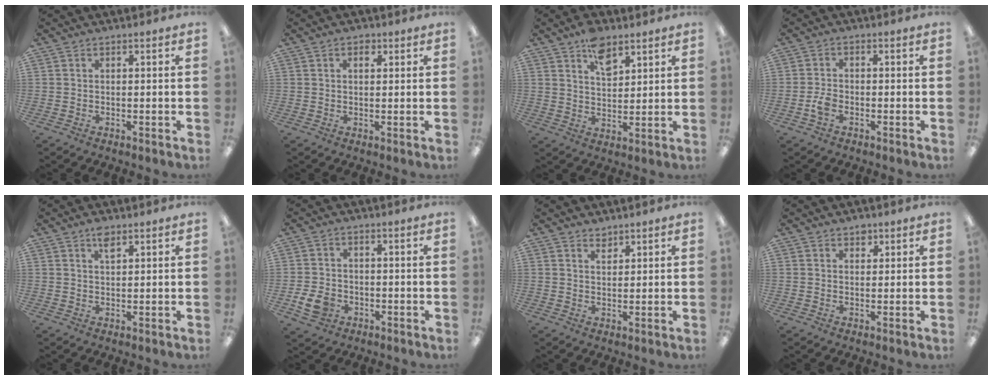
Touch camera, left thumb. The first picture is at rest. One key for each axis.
{"total": 2.2, "fx": 1.0, "fy": 1.4, "fz": 1.3, "tx": -0.004, "ty": -0.006, "tz": 0.013}
{"total": 7.5, "fx": 4.9, "fy": 4.0, "fz": 4.1, "tx": -0.054, "ty": -0.025, "tz": 0.083}
{"total": 3.2, "fx": -1.3, "fy": 1.9, "fz": 2.2, "tx": -0.045, "ty": 0.005, "tz": -0.024}
{"total": 2.9, "fx": 1.9, "fy": 1.2, "fz": 1.8, "tx": -0.034, "ty": -0.002, "tz": 0.033}
{"total": 5.5, "fx": -2.4, "fy": 4.0, "fz": 2.8, "tx": -0.061, "ty": 0.007, "tz": -0.043}
{"total": 2.0, "fx": 1.8, "fy": 0.8, "fz": 0.3, "tx": 0.001, "ty": -0.008, "tz": 0.034}
{"total": 2.0, "fx": 1.4, "fy": 1.3, "fz": 0.5, "tx": 0.005, "ty": -0.006, "tz": 0.023}